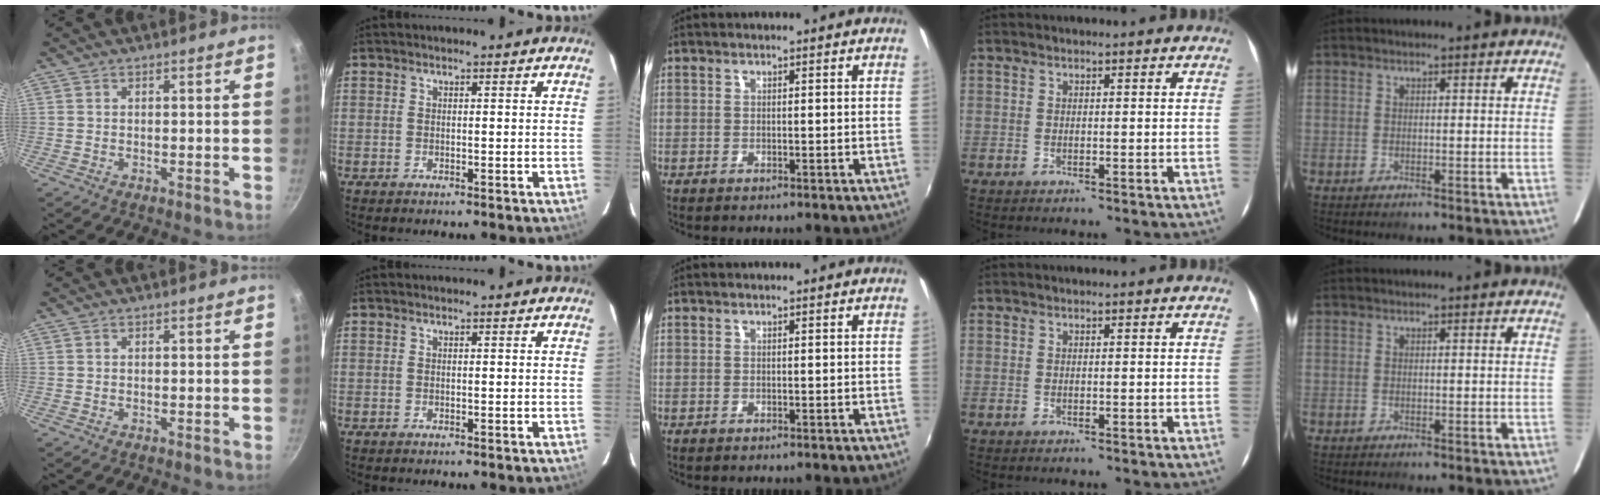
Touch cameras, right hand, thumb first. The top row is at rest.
{}